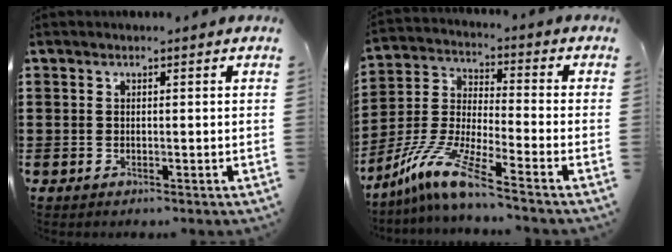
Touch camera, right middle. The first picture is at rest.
{"total": 9.8, "force": [-7.6, 0.2, 6.1], "torque": [-0.142, -0.008, -0.159]}